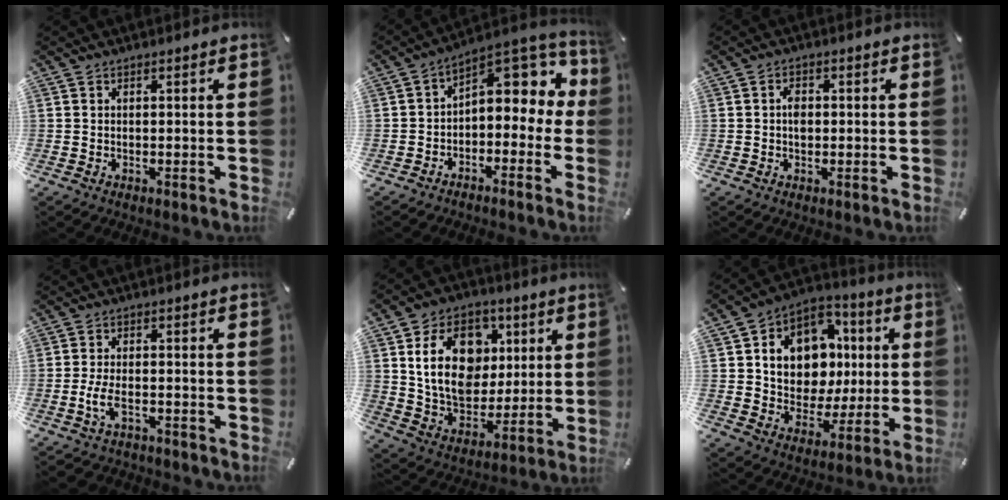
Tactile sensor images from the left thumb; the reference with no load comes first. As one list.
[{"total": 9.2, "force": [2.9, 6.0, 6.4], "torque": [-0.071, -0.037, 0.050]}, {"total": 2.5, "force": [0.0, 1.8, 1.8], "torque": [-0.028, 0.001, -0.003]}, {"total": 5.8, "force": [-2.8, 3.0, 4.1], "torque": [-0.092, 0.009, -0.055]}, {"total": 18.3, "force": [4.8, 14.2, 10.4], "torque": [-0.189, 0.000, 0.092]}, {"total": 14.4, "force": [1.8, 12.3, 7.2], "torque": [-0.117, -0.011, 0.045]}]